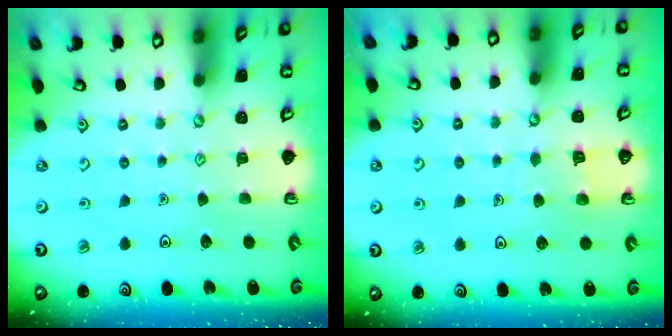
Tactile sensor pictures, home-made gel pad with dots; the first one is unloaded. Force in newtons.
{"total": 4.8, "press": 4.8, "slide": 0.2}